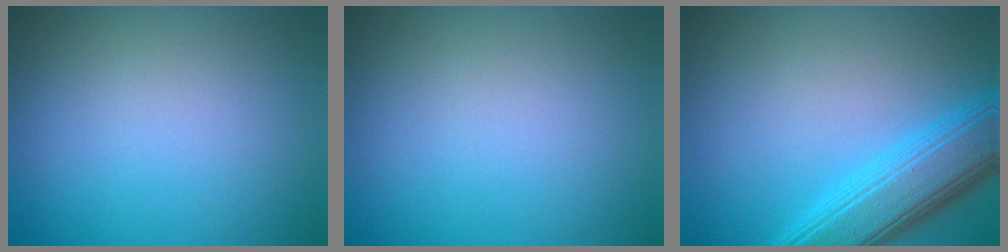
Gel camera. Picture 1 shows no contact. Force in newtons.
{"total": 0.0}
{"total": 6.8, "press": 6.8, "slide": 0.2}